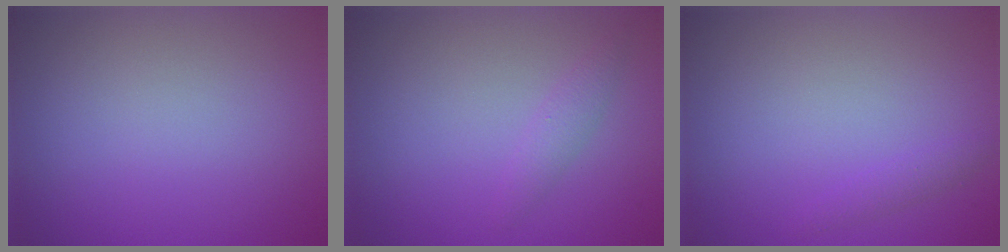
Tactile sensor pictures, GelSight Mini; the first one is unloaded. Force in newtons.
{"total": 1.2, "press": 1.2, "slide": 0.1}
{"total": 0.9, "press": 0.9, "slide": 0.1}